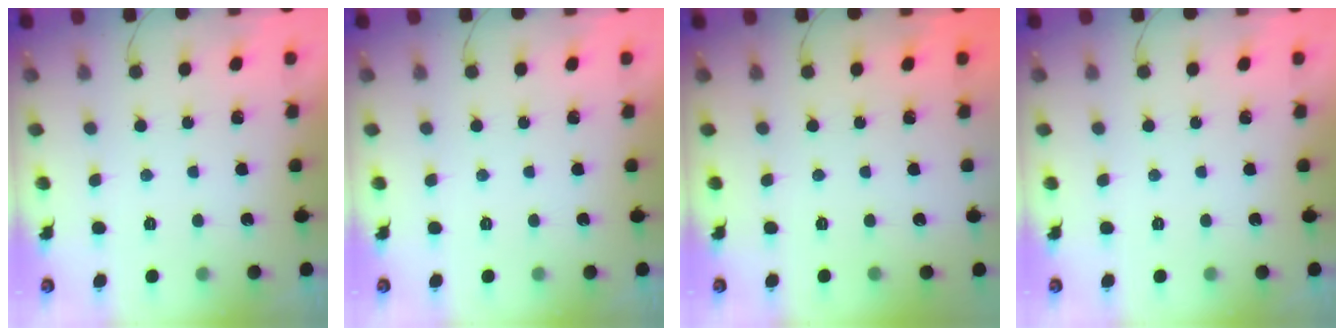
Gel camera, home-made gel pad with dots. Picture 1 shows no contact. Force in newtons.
{"total": 0.0}
{"total": 0.0}
{"total": 0.0}